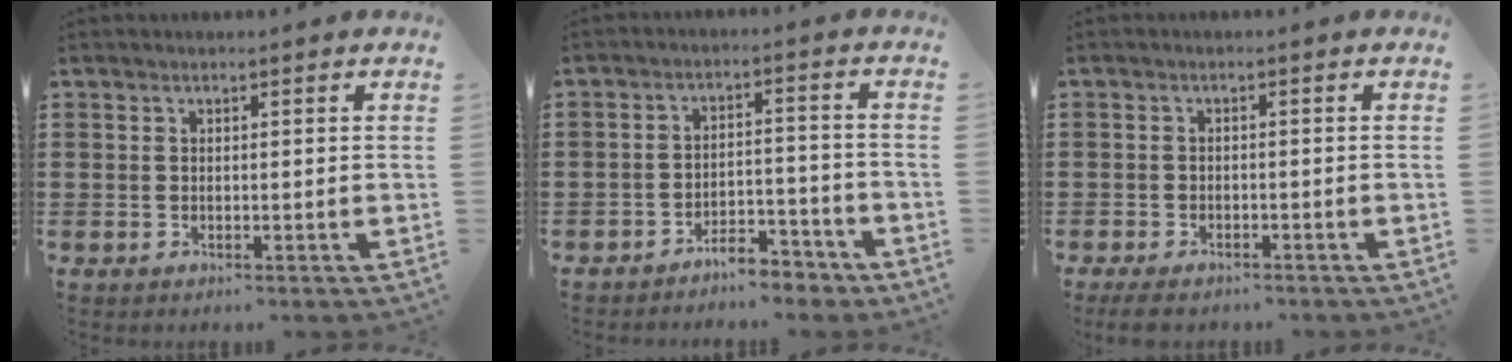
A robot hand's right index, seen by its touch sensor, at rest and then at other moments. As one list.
[{"total": 5.1, "force": [-4.7, 1.1, 1.4], "torque": [-0.024, 0.012, -0.094]}, {"total": 1.9, "force": [-1.8, 0.5, 0.6], "torque": [-0.019, -0.001, -0.038]}]